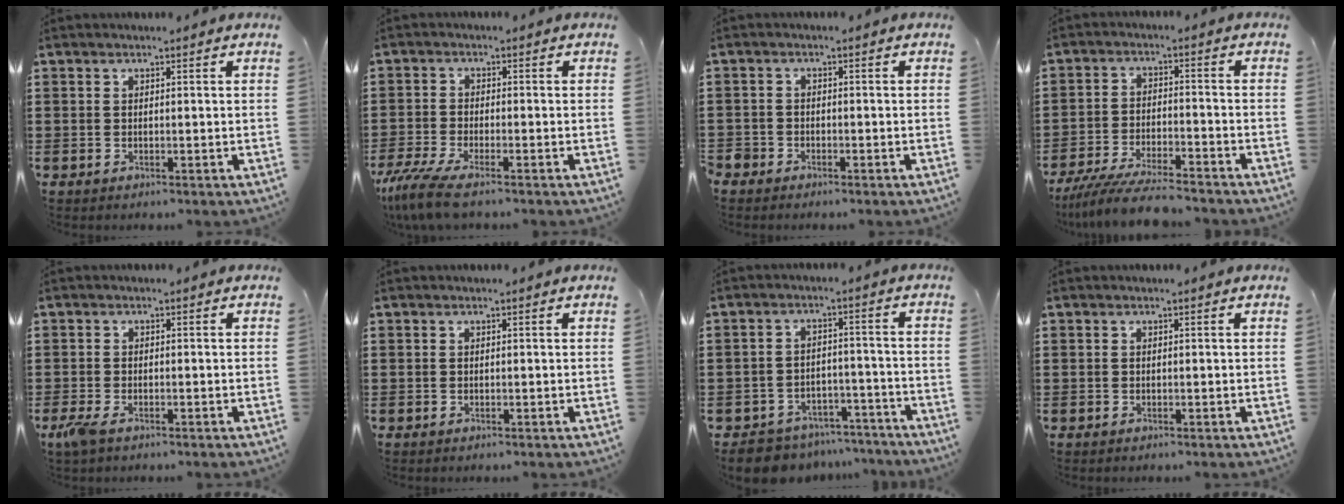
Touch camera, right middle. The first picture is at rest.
{"total": 5.2, "force": [-4.2, 0.6, 3.1], "torque": [-0.087, -0.022, -0.086]}
{"total": 1.6, "force": [-1.4, 0.7, 0.0], "torque": [-0.004, 0.003, -0.033]}
{"total": 7.1, "force": [-6.6, 0.5, 2.7], "torque": [-0.063, -0.004, -0.127]}
{"total": 1.8, "force": [-0.9, 0.5, 1.5], "torque": [-0.041, -0.007, -0.021]}
{"total": 0.0}
{"total": 6.2, "force": [-6.1, 1.4, 0.5], "torque": [-0.017, 0.018, -0.122]}
{"total": 0.0}